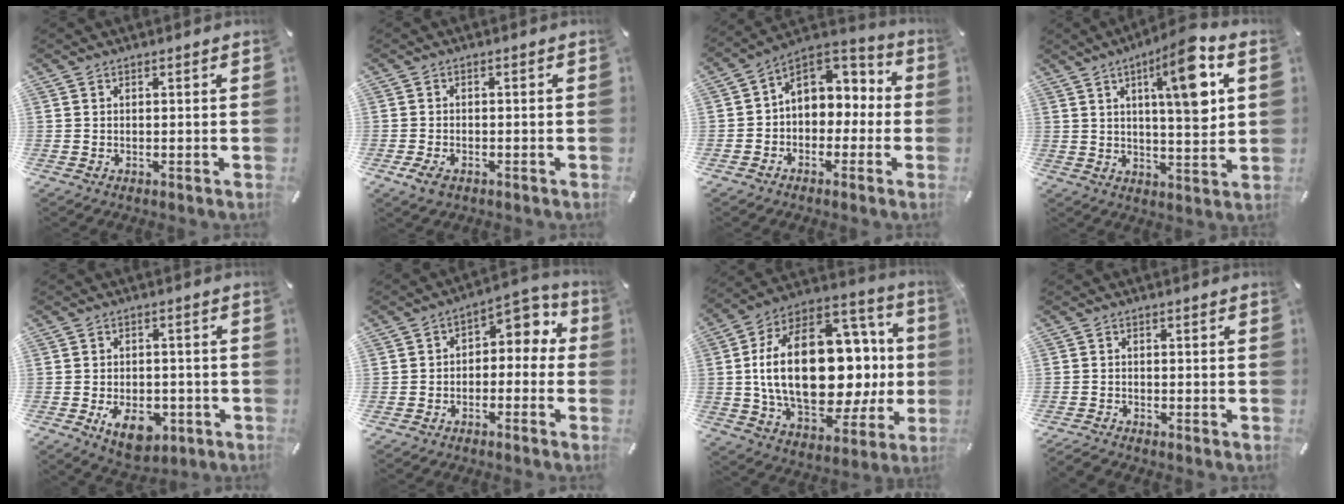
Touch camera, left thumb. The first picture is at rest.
{"total": 2.7, "force": [-1.5, 1.6, 1.6], "torque": [-0.040, 0.002, -0.031]}
{"total": 8.2, "force": [1.1, 7.6, 2.8], "torque": [-0.043, -0.003, 0.022]}
{"total": 13.8, "force": [5.4, 3.3, 12.2], "torque": [-0.178, -0.017, 0.077]}
{"total": 8.8, "force": [-3.2, 5.7, 6.0], "torque": [-0.106, 0.002, -0.056]}
{"total": 5.1, "force": [0.0, 4.2, 3.0], "torque": [-0.038, -0.006, -0.008]}
{"total": 30.5, "force": [1.0, 18.0, 24.6], "torque": [-0.463, -0.014, 0.032]}
{"total": 2.1, "force": [-2.0, 0.3, 0.4], "torque": [-0.020, 0.005, -0.045]}